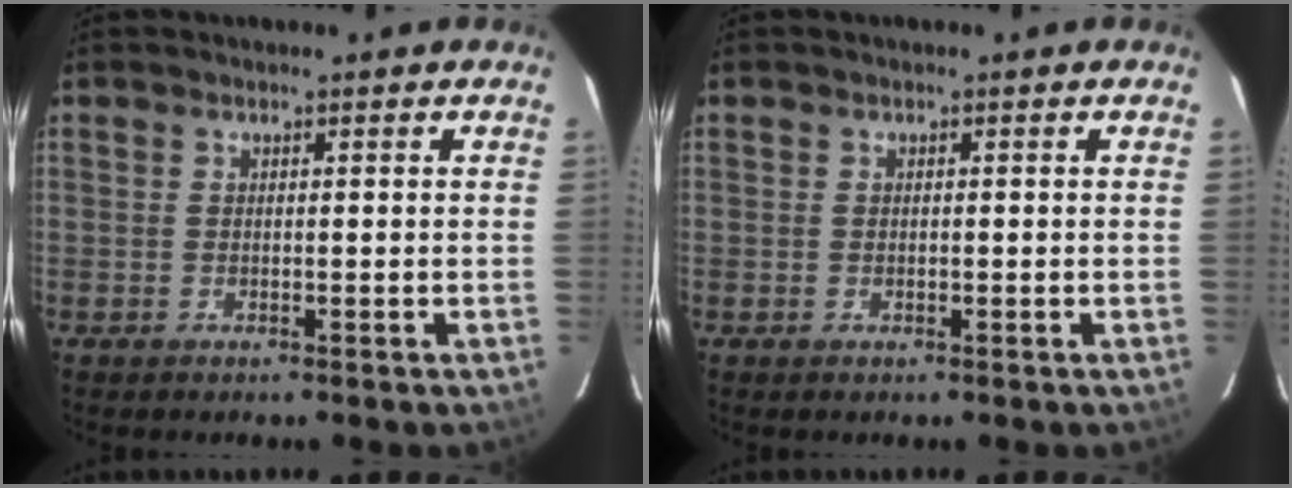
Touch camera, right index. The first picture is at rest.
{"total": 0.0}